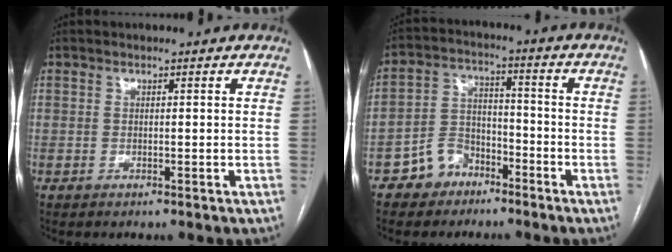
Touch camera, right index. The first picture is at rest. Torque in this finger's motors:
{"motor_torque": [0.37, -0.51, 0.03, -0.02]}